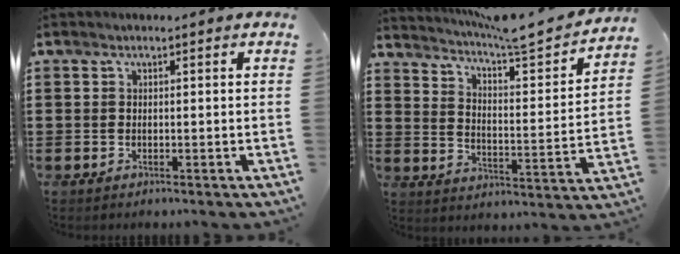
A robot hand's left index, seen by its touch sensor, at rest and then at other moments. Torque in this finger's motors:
{"motor_torque": [0.06, 0.09, 0.65, 0.21]}